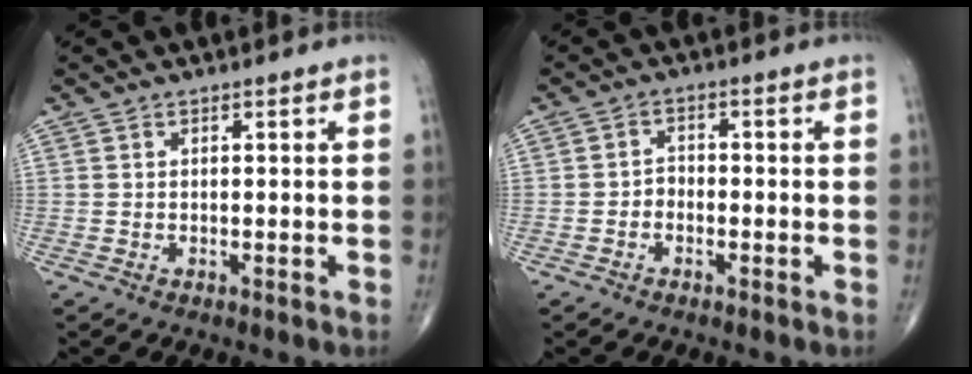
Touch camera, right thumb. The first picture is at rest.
{"total": 2.3, "force": [-1.0, 1.8, 1.1], "torque": [-0.005, 0.011, -0.024]}